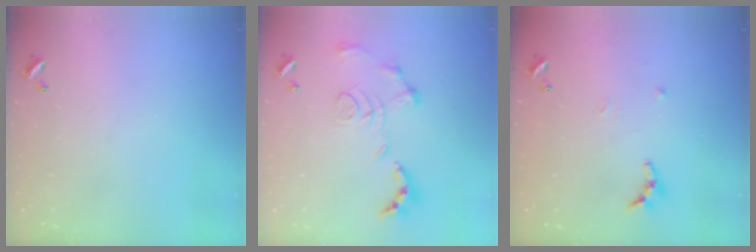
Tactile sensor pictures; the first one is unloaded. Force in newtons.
{"total": 1.5, "press": 0.8, "slide": 1.3}
{"total": 6.6, "press": 6.5, "slide": 0.6}